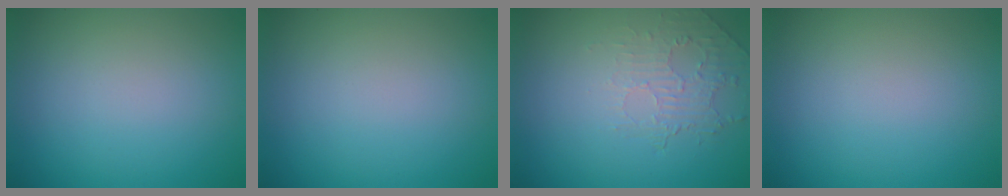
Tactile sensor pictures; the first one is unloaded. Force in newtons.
{"total": 0.0}
{"total": 2.0, "press": 0.8, "slide": 1.8}
{"total": 0.0}